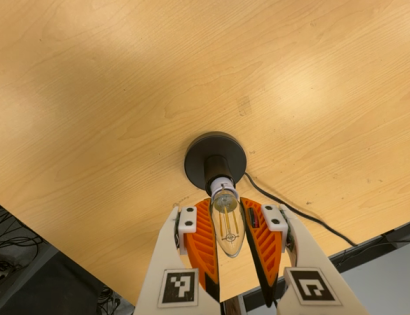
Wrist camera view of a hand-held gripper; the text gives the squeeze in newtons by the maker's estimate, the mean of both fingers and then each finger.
{"total": 14.1, "left": 13.4, "right": 14.7}